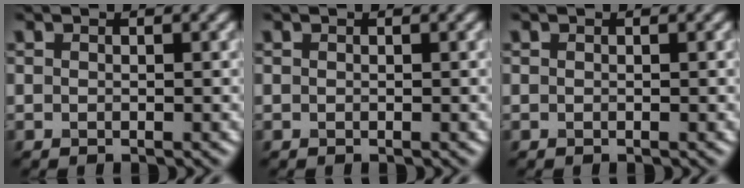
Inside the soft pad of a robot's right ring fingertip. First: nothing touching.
{"total": 0.0}
{"total": 0.0}